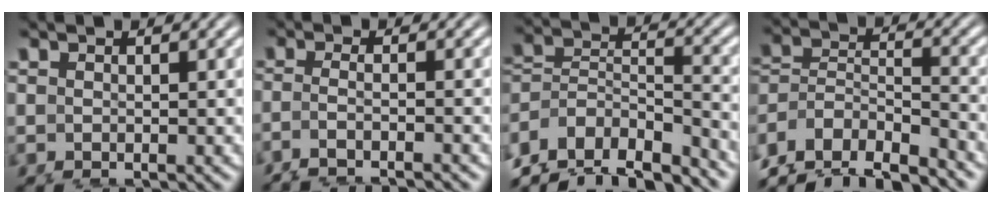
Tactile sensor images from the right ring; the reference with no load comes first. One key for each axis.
{"total": 4.2, "fx": -3.5, "fy": 0.2, "fz": 2.3, "tx": -0.052, "ty": -0.017, "tz": -0.051}
{"total": 13.0, "fx": -8.2, "fy": 8.2, "fz": 5.8, "tx": -0.140, "ty": -0.071, "tz": -0.115}
{"total": 12.4, "fx": -7.9, "fy": 8.5, "fz": 4.5, "tx": -0.126, "ty": -0.067, "tz": -0.123}